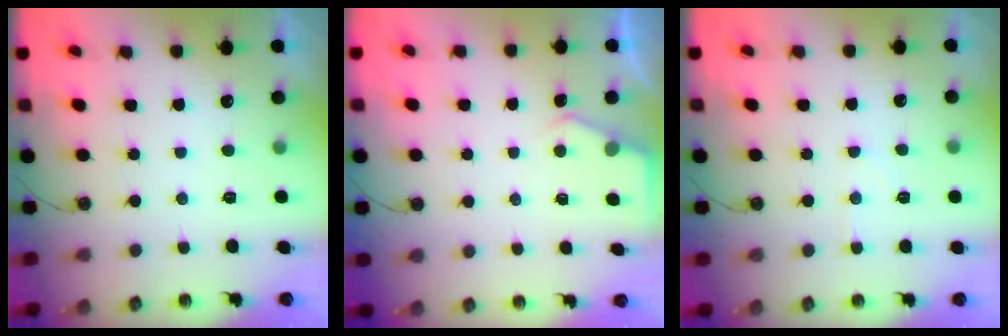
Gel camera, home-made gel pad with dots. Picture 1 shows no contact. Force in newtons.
{"total": 3.9, "press": 3.8, "slide": 0.4}
{"total": 4.7, "press": 4.6, "slide": 0.8}